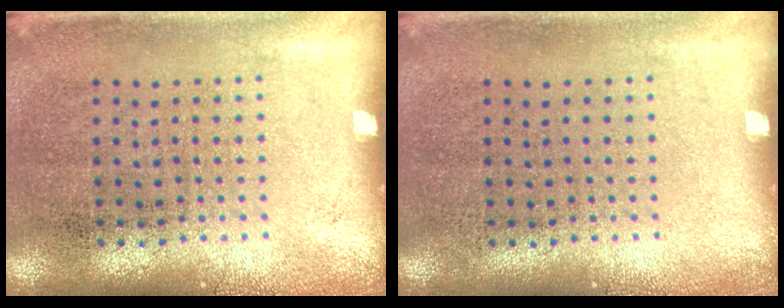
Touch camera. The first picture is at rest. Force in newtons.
{"total": 0.0}